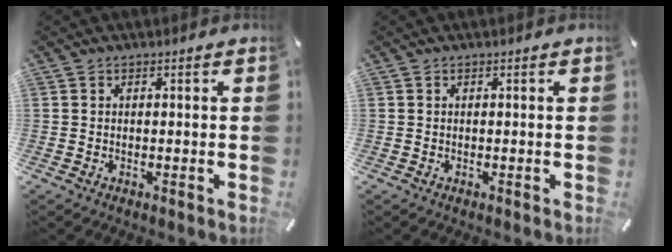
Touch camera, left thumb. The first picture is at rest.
{"total": 0.0}